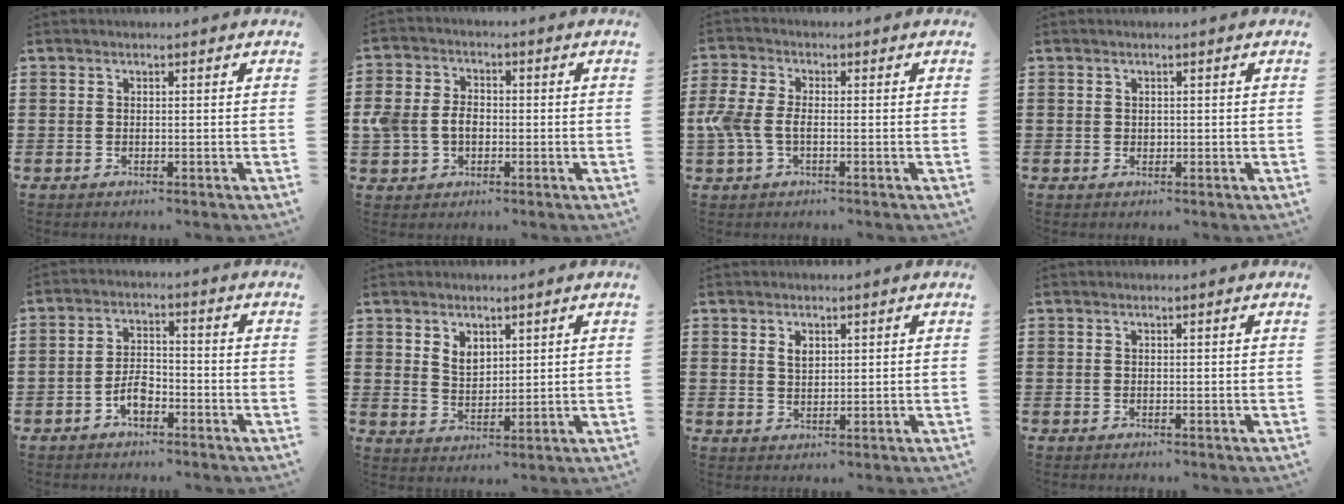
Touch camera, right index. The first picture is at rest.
{"total": 5.1, "force": [-0.6, 4.0, 3.2], "torque": [-0.088, 0.004, -0.020]}
{"total": 4.8, "force": [-1.1, 2.6, 3.8], "torque": [-0.104, -0.008, -0.029]}
{"total": 0.6, "force": [0.2, 0.5, 0.1], "torque": [-0.003, 0.003, 0.004]}
{"total": 4.1, "force": [-2.3, 2.0, 2.7], "torque": [-0.060, 0.002, -0.047]}
{"total": 3.5, "force": [2.0, 2.5, 1.4], "torque": [-0.037, 0.010, 0.038]}
{"total": 2.0, "force": [1.0, 1.2, 1.2], "torque": [-0.027, 0.005, 0.018]}
{"total": 0.0}